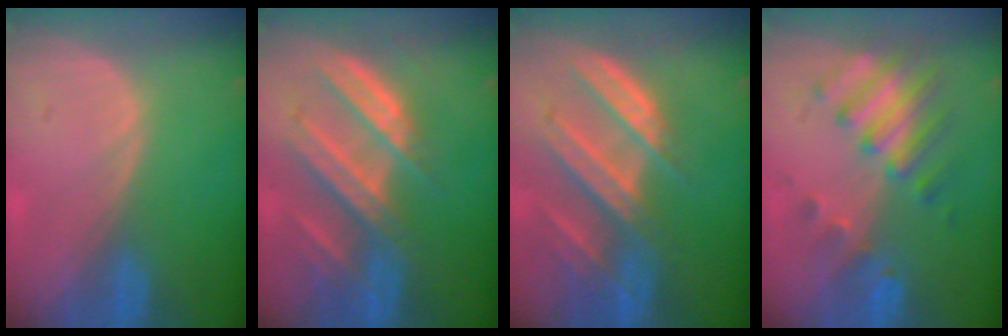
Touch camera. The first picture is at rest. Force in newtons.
{"total": 9.1, "press": 8.3, "slide": 3.8}
{"total": 9.3, "press": 8.3, "slide": 4.4}
{"total": 8.1, "press": 7.2, "slide": 3.8}